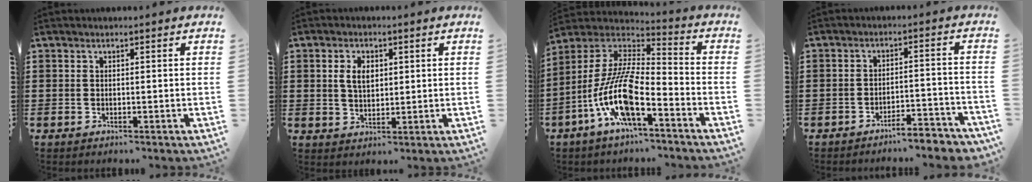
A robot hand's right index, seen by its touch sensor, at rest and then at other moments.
{"total": 3.7, "force": [0.8, 2.2, 2.9], "torque": [-0.055, 0.007, 0.011]}
{"total": 12.8, "force": [-6.7, 3.4, 10.4], "torque": [-0.244, -0.017, -0.142]}
{"total": 4.3, "force": [-4.1, -0.1, 1.2], "torque": [-0.022, -0.003, -0.084]}